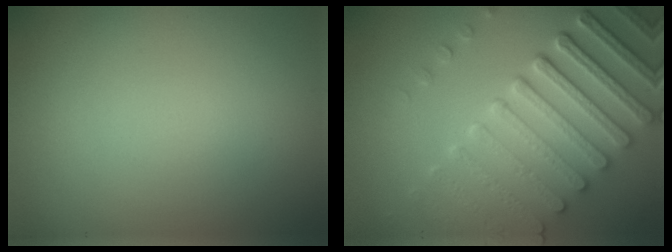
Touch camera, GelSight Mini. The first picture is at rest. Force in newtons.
{"total": 6.4, "press": 5.4, "slide": 3.3}